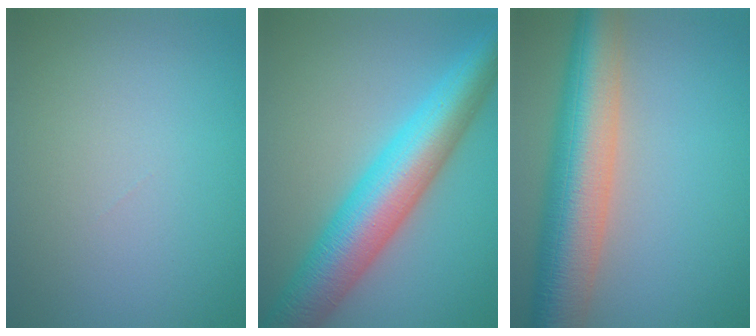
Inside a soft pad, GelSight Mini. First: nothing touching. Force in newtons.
{"total": 9.2, "press": 9.2, "slide": 0.2}
{"total": 9.5, "press": 9.5, "slide": 0.7}